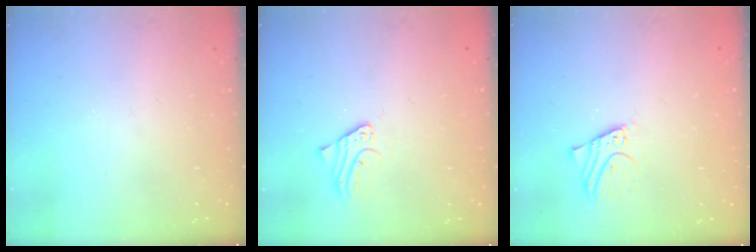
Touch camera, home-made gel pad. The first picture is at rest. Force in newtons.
{"total": 2.2, "press": 2.2, "slide": 0.3}
{"total": 4.2, "press": 4.2, "slide": 0.2}